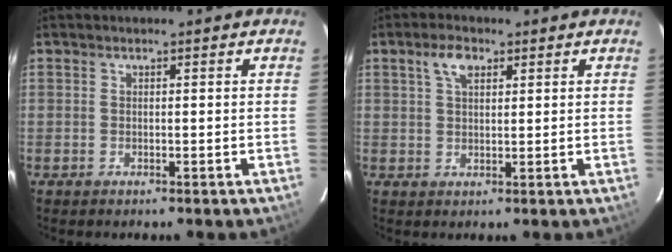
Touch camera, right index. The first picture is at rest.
{"total": 4.0, "force": [2.0, 2.1, 2.7], "torque": [-0.050, 0.011, 0.035]}